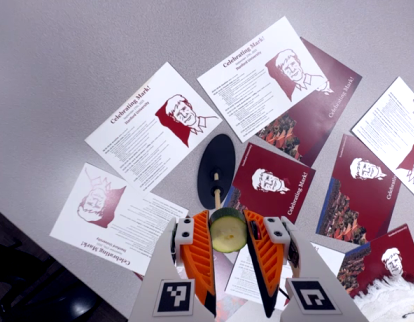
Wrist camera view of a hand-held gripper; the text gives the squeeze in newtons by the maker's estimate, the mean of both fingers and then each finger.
{"total": 11.0, "left": 10.4, "right": 11.5}